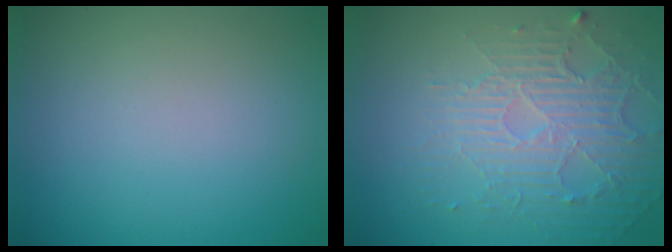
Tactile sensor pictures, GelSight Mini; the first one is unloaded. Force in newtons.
{"total": 5.0, "press": 3.2, "slide": 3.8}